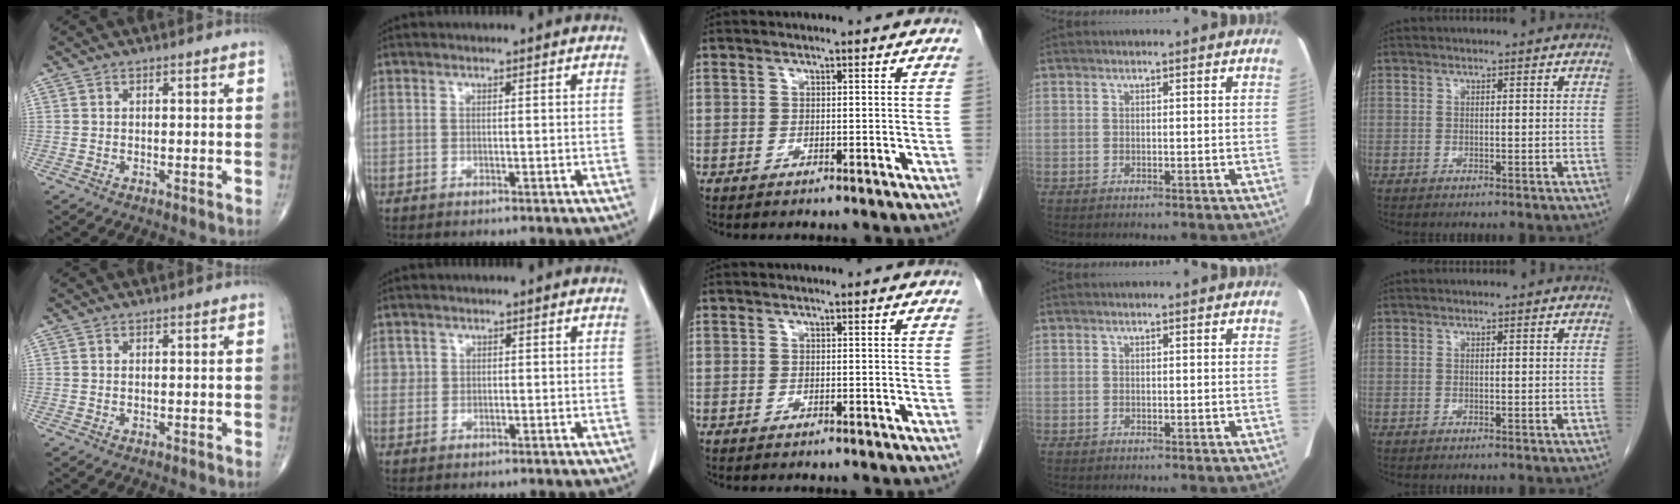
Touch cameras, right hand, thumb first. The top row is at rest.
{"index": {"total": 1.0, "force": [0.4, 0.9, 0.0], "torque": [0.010, 0.004, 0.004]}}